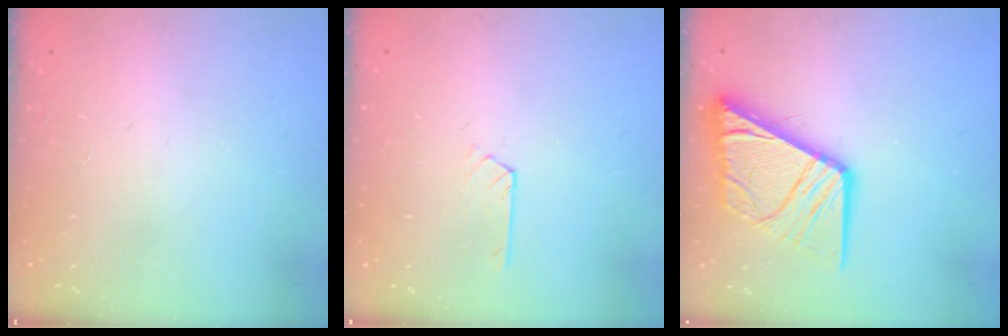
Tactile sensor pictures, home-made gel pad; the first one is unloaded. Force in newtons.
{"total": 2.1, "press": 2.0, "slide": 0.3}
{"total": 15.7, "press": 15.6, "slide": 1.9}